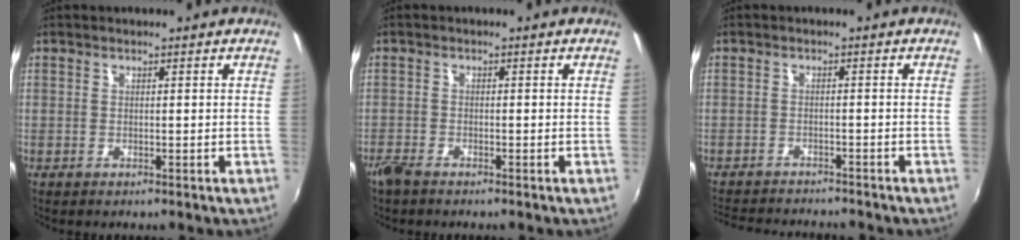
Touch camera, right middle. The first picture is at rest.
{"total": 2.5, "force": [-2.2, 0.7, 1.0], "torque": [-0.030, -0.007, -0.046]}
{"total": 9.5, "force": [-8.8, 1.6, 3.1], "torque": [-0.082, -0.010, -0.138]}